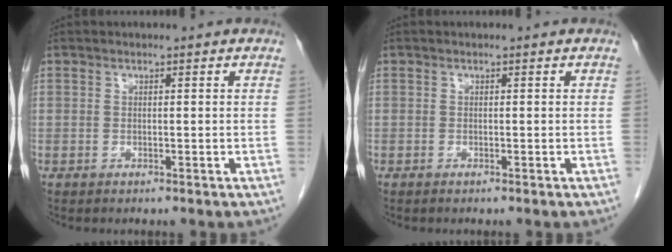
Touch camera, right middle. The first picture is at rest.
{"total": 0.0}